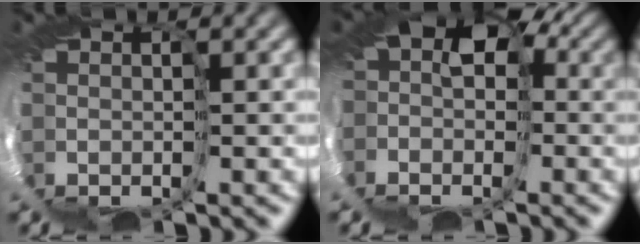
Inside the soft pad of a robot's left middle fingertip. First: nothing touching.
{"total": 7.2, "force": [-1.2, 5.9, 4.0], "torque": [-0.072, -0.002, -0.029]}